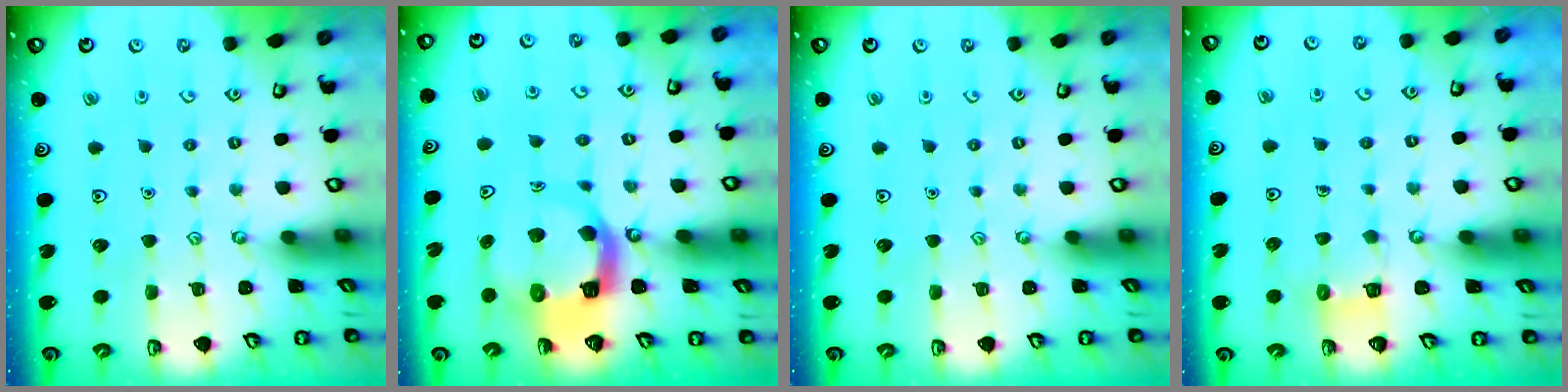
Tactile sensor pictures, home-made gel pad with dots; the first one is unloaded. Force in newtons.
{"total": 8.9, "press": 8.8, "slide": 1.3}
{"total": 0.0}
{"total": 5.7, "press": 5.7, "slide": 0.3}